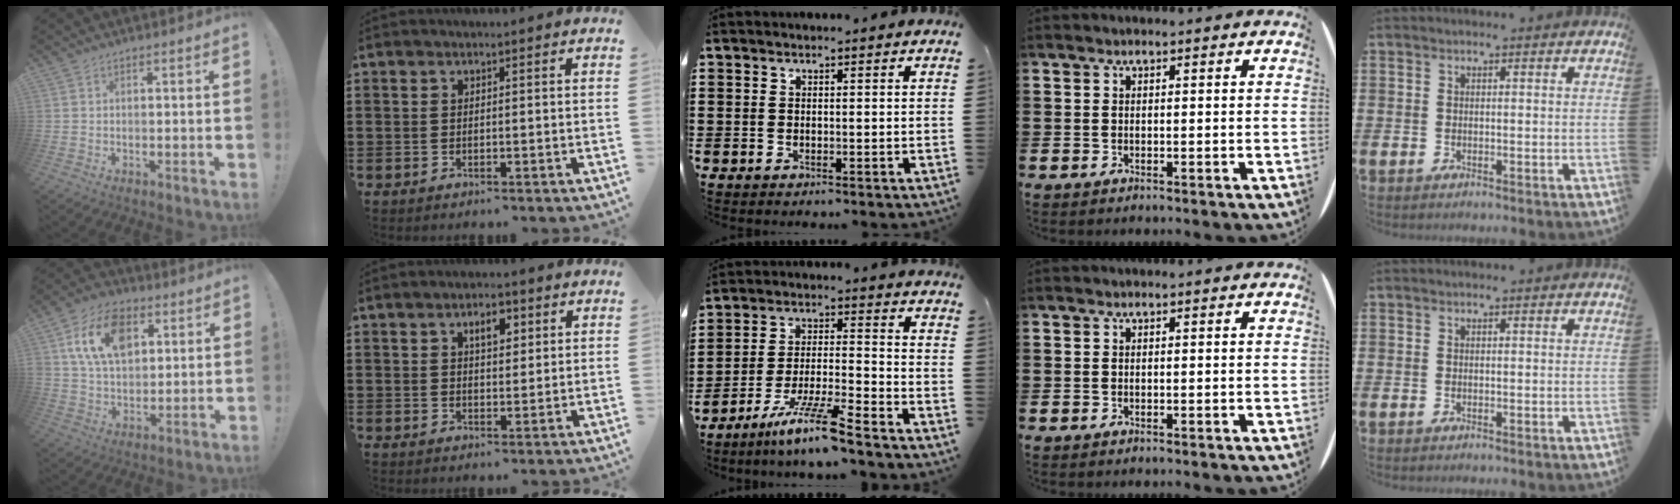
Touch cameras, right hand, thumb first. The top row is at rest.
{"thumb": {"total": 15.9, "force": [6.2, 10.9, 9.9], "torque": [-0.158, -0.008, 0.119]}, "index": {"total": 3.4, "force": [1.6, 1.7, 2.5], "torque": [-0.040, 0.002, 0.024]}, "middle": {"total": 8.6, "force": [-6.7, -0.1, 5.4], "torque": [-0.111, -0.012, -0.130]}}